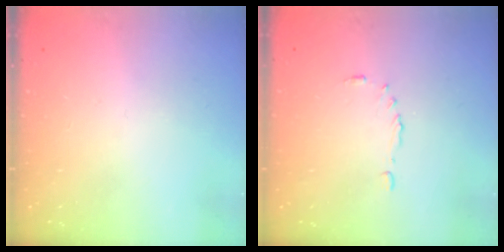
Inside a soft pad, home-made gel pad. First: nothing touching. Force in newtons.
{"total": 3.9, "press": 3.8, "slide": 0.5}